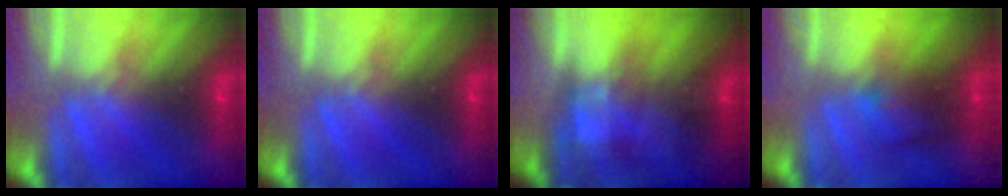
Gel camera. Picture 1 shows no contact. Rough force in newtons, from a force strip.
{"total": 0.0}
{"total": 5.3}
{"total": 2.4}